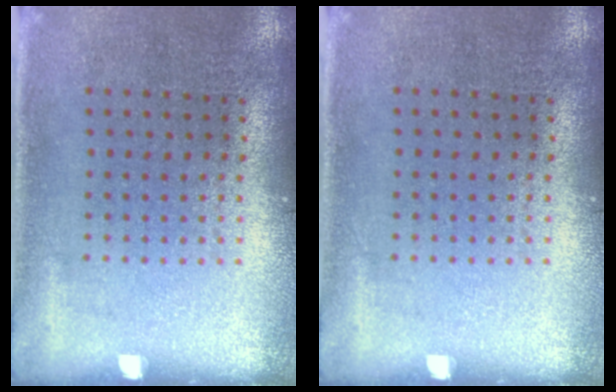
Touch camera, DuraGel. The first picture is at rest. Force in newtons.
{"total": 0.0}